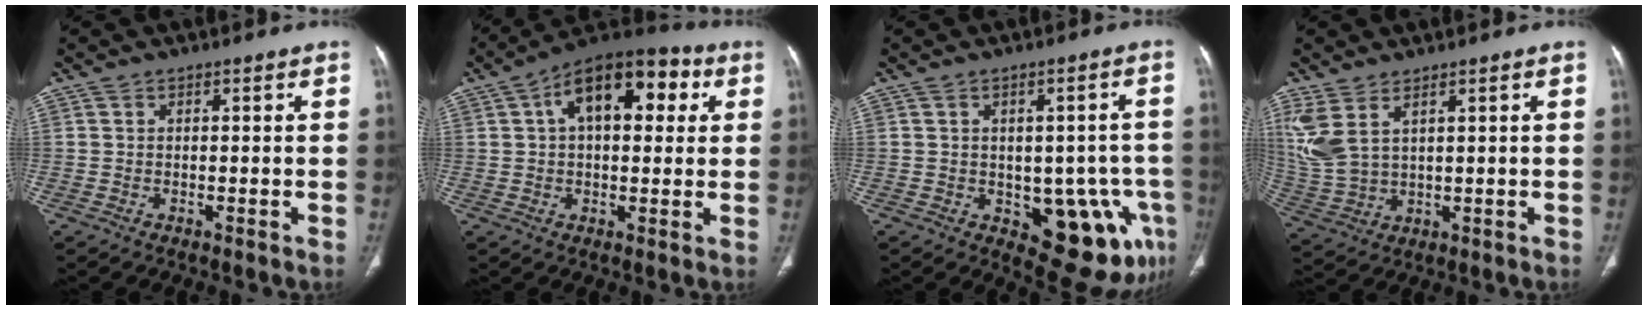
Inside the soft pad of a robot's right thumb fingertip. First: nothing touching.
{"total": 16.3, "force": [4.9, 8.6, 12.9], "torque": [-0.163, 0.027, 0.066]}
{"total": 12.9, "force": [-4.2, 6.8, 10.2], "torque": [-0.082, 0.012, -0.037]}
{"total": 9.2, "force": [4.3, 4.6, 6.7], "torque": [-0.166, -0.011, 0.105]}